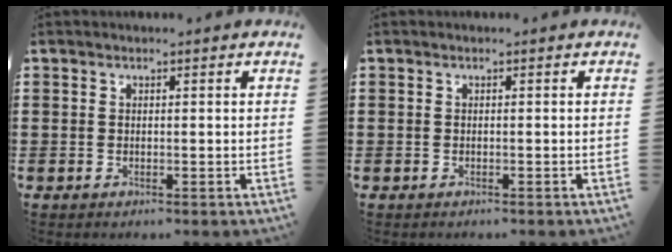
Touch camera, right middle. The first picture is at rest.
{"total": 0.0}